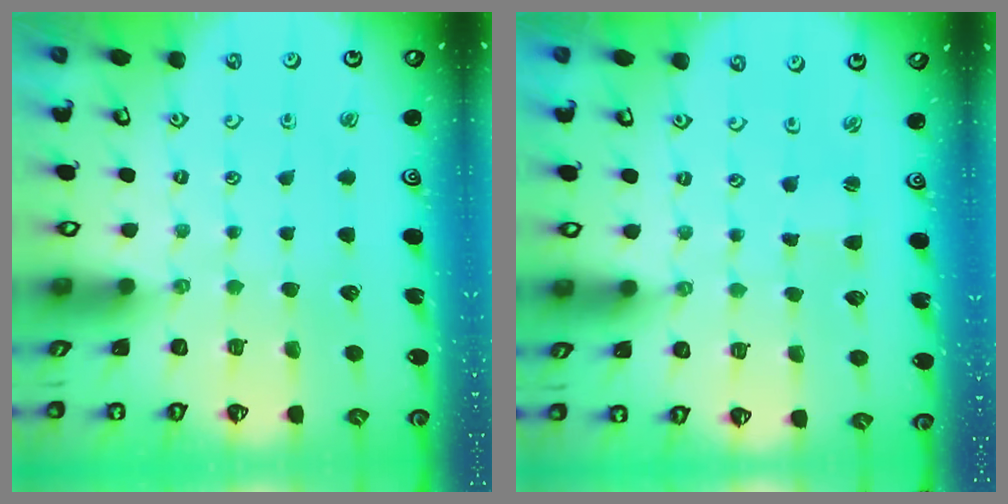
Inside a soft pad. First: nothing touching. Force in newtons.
{"total": 0.9, "press": 0.9, "slide": 0.2}